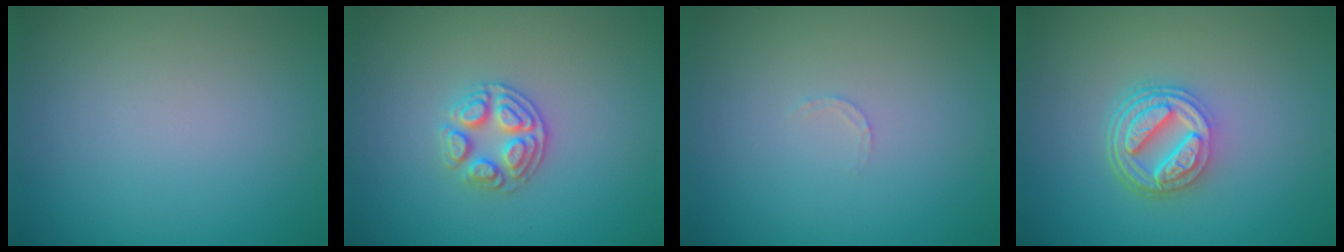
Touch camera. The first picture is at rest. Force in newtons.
{"total": 2.9, "press": 2.7, "slide": 1.0}
{"total": 0.7, "press": 0.6, "slide": 0.3}
{"total": 5.0, "press": 3.7, "slide": 3.3}